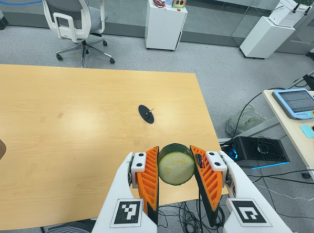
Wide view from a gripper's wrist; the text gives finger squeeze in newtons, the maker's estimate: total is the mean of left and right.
{"total": 10.8, "left": 10.0, "right": 11.6}